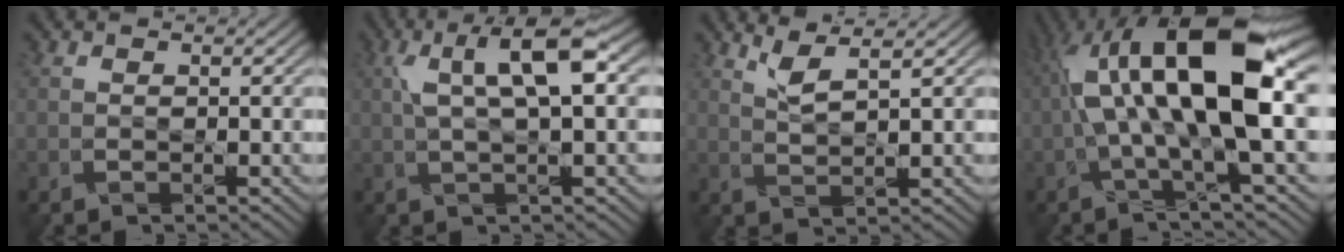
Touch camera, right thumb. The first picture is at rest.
{"total": 7.0, "force": [2.1, 1.5, 6.5], "torque": [-0.118, 0.014, 0.036]}
{"total": 2.8, "force": [2.3, 0.0, 1.6], "torque": [-0.037, 0.007, 0.049]}
{"total": 14.4, "force": [2.1, 3.9, 13.7], "torque": [-0.249, 0.015, 0.033]}